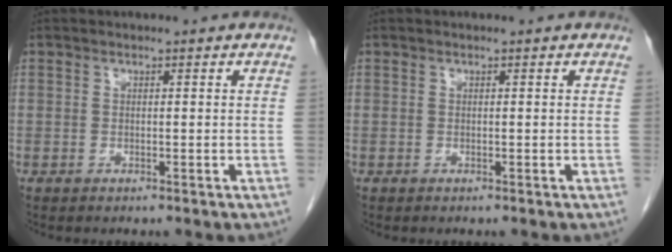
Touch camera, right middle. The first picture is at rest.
{"total": 0.0}